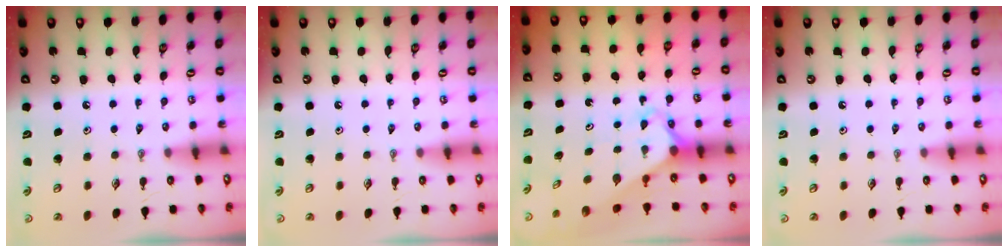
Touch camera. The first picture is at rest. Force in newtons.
{"total": 0.0}
{"total": 2.5, "press": 2.5, "slide": 0.2}
{"total": 0.0}